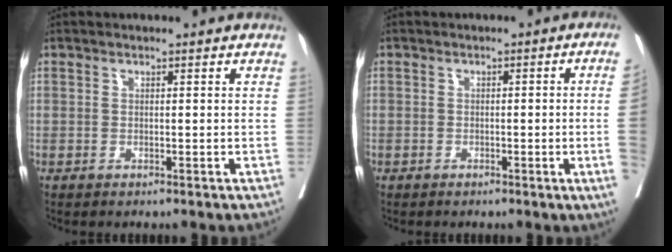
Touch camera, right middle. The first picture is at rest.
{"total": 4.5, "force": [-0.9, -1.1, 4.3], "torque": [-0.049, -0.003, -0.013]}